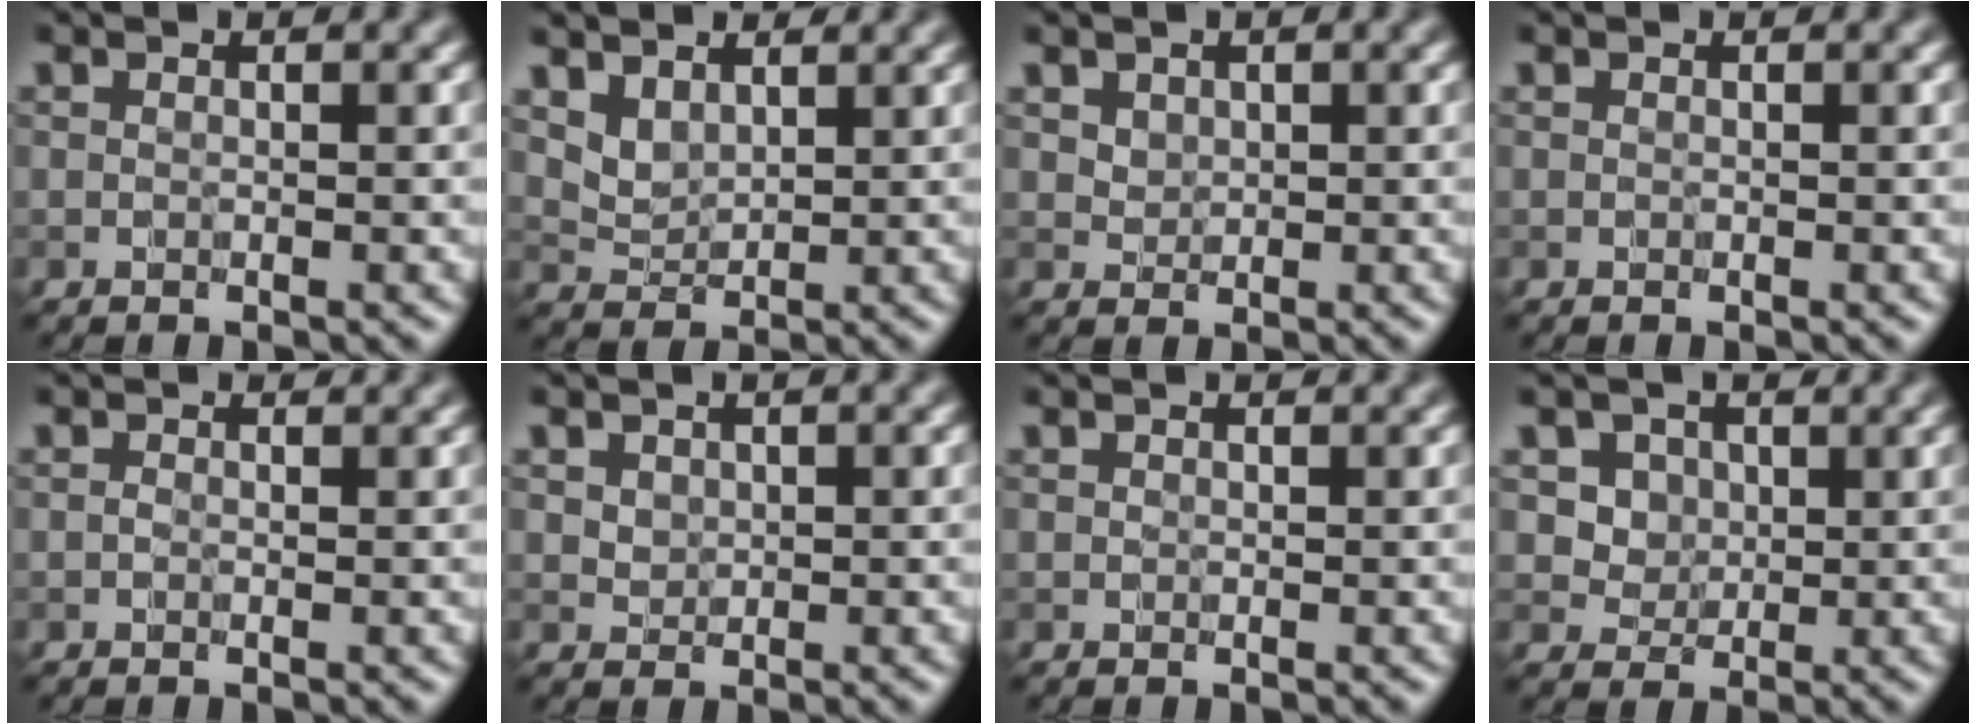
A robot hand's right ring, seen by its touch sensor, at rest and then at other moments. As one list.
[{"total": 3.5, "force": [2.6, 1.9, 1.3], "torque": [-0.050, -0.011, 0.069]}, {"total": 1.6, "force": [1.1, 1.0, 0.5], "torque": [-0.015, 0.000, 0.033]}, {"total": 0.0}, {"total": 0.7, "force": [0.1, 0.5, 0.5], "torque": [-0.012, 0.000, -0.001]}, {"total": 1.0, "force": [0.6, 0.7, 0.2], "torque": [-0.005, -0.004, 0.020]}, {"total": 0.5, "force": [0.5, 0.2, 0.1], "torque": [-0.005, 0.004, 0.010]}, {"total": 4.4, "force": [2.1, 3.4, 1.8], "torque": [-0.042, 0.000, 0.040]}]